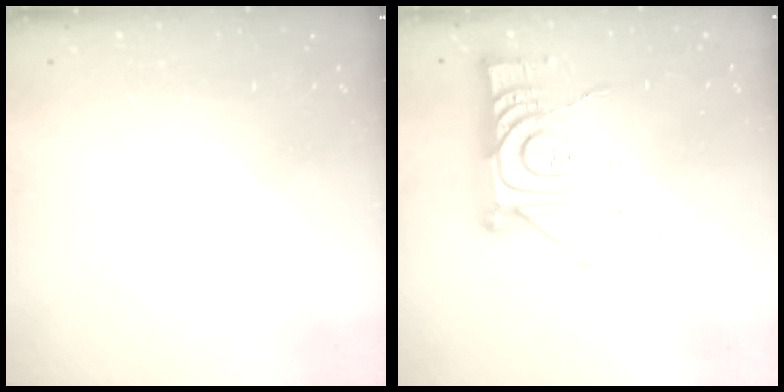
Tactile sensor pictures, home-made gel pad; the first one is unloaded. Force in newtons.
{"total": 16.8, "press": 16.7, "slide": 1.5}